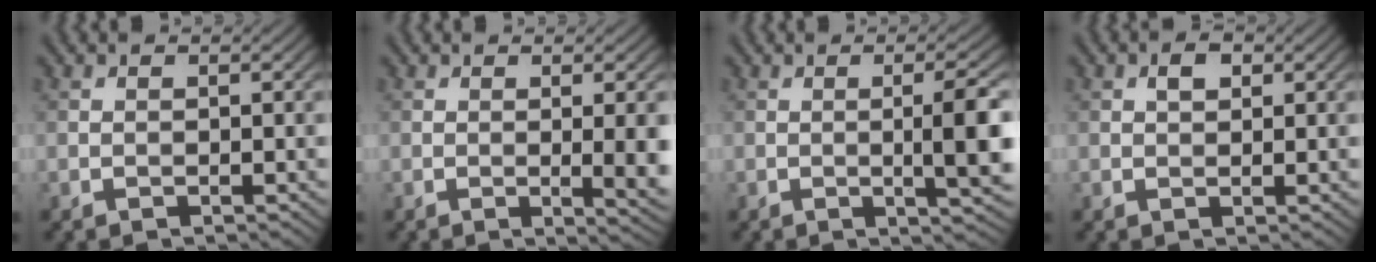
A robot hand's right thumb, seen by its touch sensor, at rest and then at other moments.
{"total": 5.0, "force": [-0.2, 1.1, 4.8], "torque": [-0.070, -0.002, 0.002]}
{"total": 5.4, "force": [-0.2, 0.7, 5.4], "torque": [-0.090, 0.003, -0.001]}
{"total": 1.7, "force": [0.7, 1.0, 1.3], "torque": [-0.019, 0.003, 0.009]}